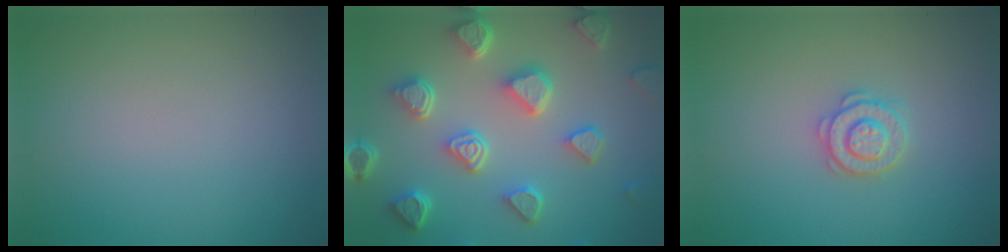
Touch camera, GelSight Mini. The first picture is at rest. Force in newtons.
{"total": 6.8, "press": 5.3, "slide": 4.1}
{"total": 2.6, "press": 2.5, "slide": 0.5}